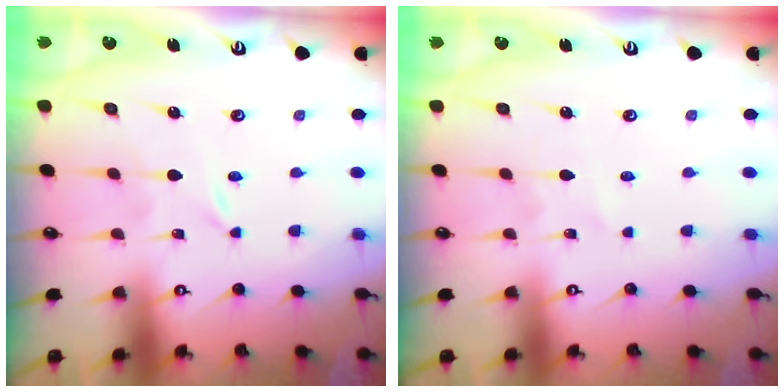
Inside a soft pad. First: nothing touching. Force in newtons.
{"total": 1.5, "press": 1.4, "slide": 0.1}